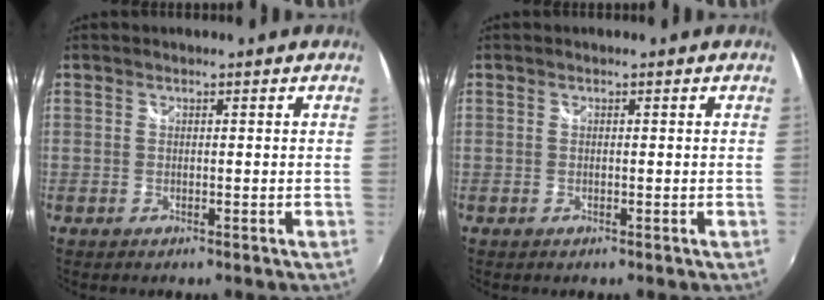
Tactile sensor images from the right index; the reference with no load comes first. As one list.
[{"total": 0.0}]